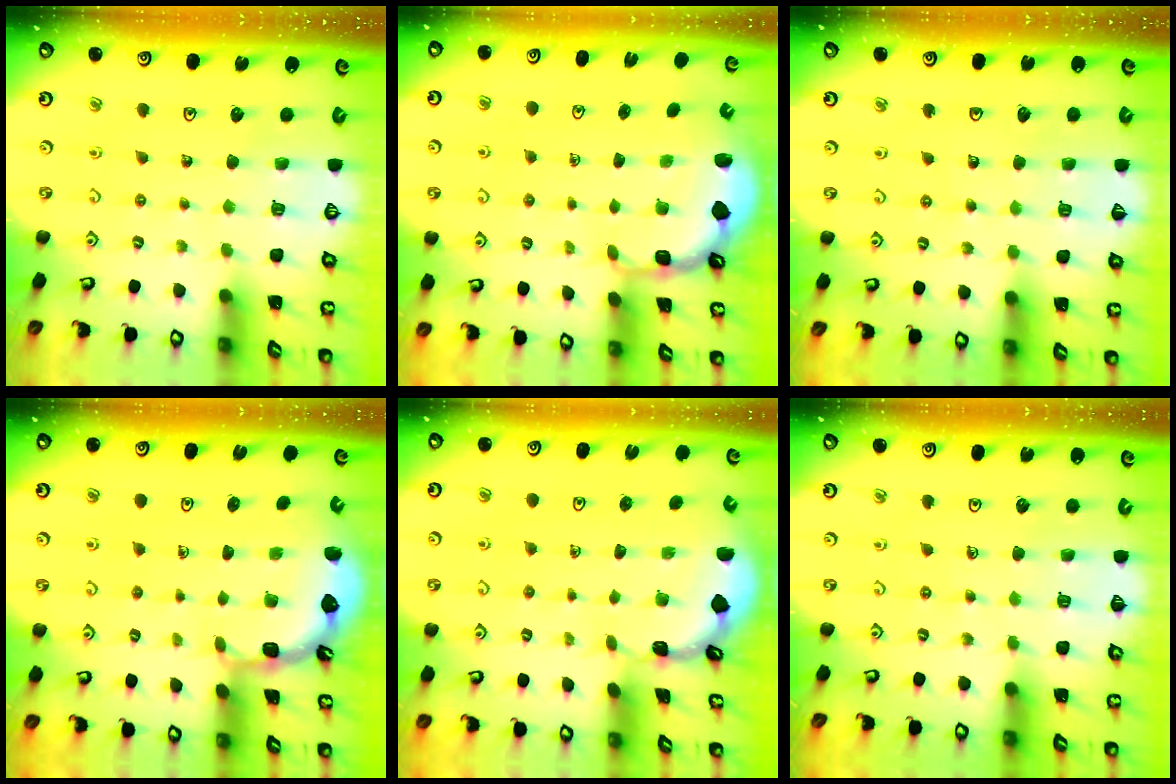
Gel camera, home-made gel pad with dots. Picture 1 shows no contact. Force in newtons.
{"total": 2.2, "press": 1.9, "slide": 1.1}
{"total": 3.5, "press": 3.5, "slide": 0.3}
{"total": 2.0, "press": 2.0, "slide": 0.2}
{"total": 0.5, "press": 0.5, "slide": 0.2}
{"total": 4.0, "press": 4.0, "slide": 0.6}